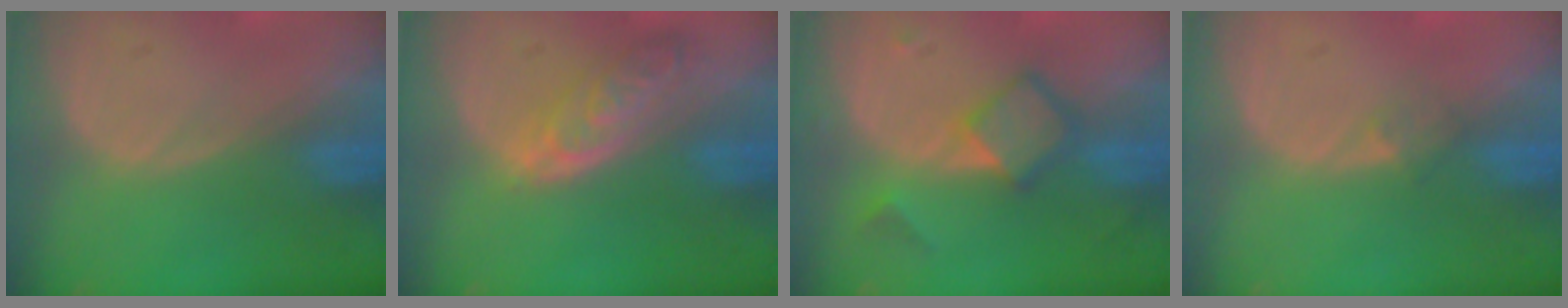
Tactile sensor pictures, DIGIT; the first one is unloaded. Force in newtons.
{"total": 6.0, "press": 5.4, "slide": 2.7}
{"total": 5.1, "press": 5.1, "slide": 0.0}
{"total": 1.5, "press": 1.2, "slide": 1.0}